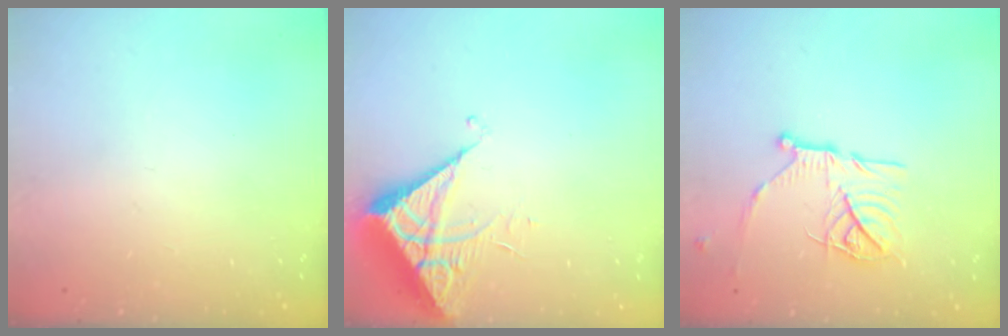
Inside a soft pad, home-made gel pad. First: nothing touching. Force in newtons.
{"total": 6.3, "press": 6.3, "slide": 0.2}
{"total": 17.1, "press": 17.0, "slide": 1.5}